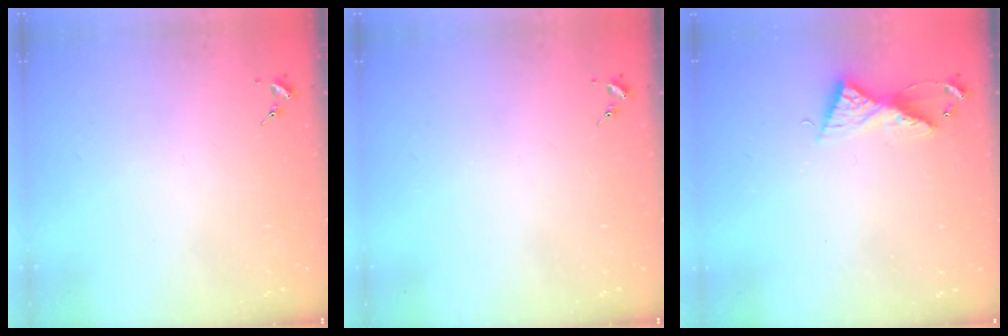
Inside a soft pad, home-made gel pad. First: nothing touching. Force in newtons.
{"total": 0.0}
{"total": 8.4, "press": 8.4, "slide": 0.3}